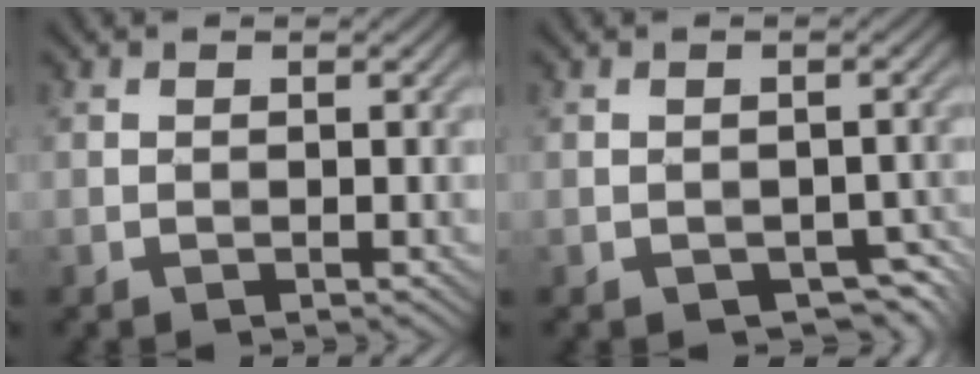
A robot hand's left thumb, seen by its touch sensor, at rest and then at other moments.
{"total": 2.8, "force": [-1.2, 1.9, 1.6], "torque": [-0.034, -0.017, -0.012]}